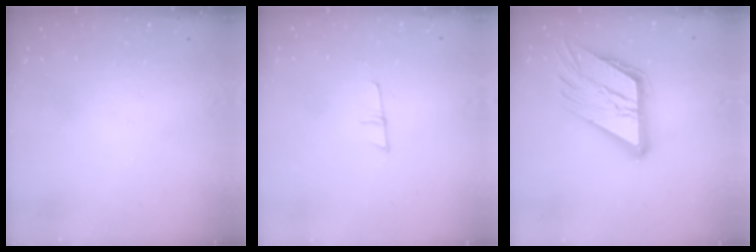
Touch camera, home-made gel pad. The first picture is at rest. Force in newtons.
{"total": 5.5, "press": 5.5, "slide": 0.3}
{"total": 18.6, "press": 18.5, "slide": 2.2}